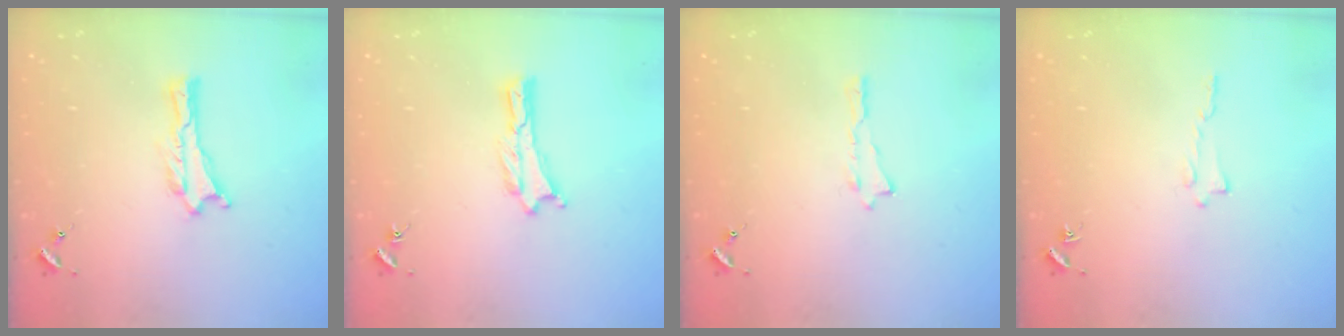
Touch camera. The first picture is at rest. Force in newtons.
{"total": 0.0}
{"total": 0.0}
{"total": 0.0}